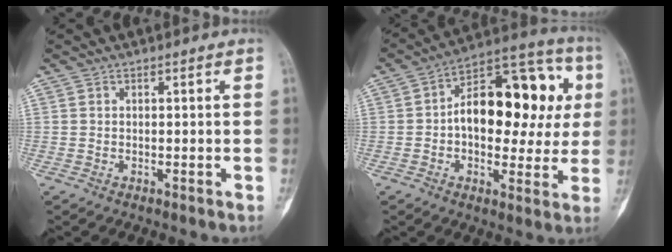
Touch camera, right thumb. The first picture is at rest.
{"total": 21.5, "force": [2.2, 11.9, 17.8], "torque": [-0.220, 0.035, 0.025]}